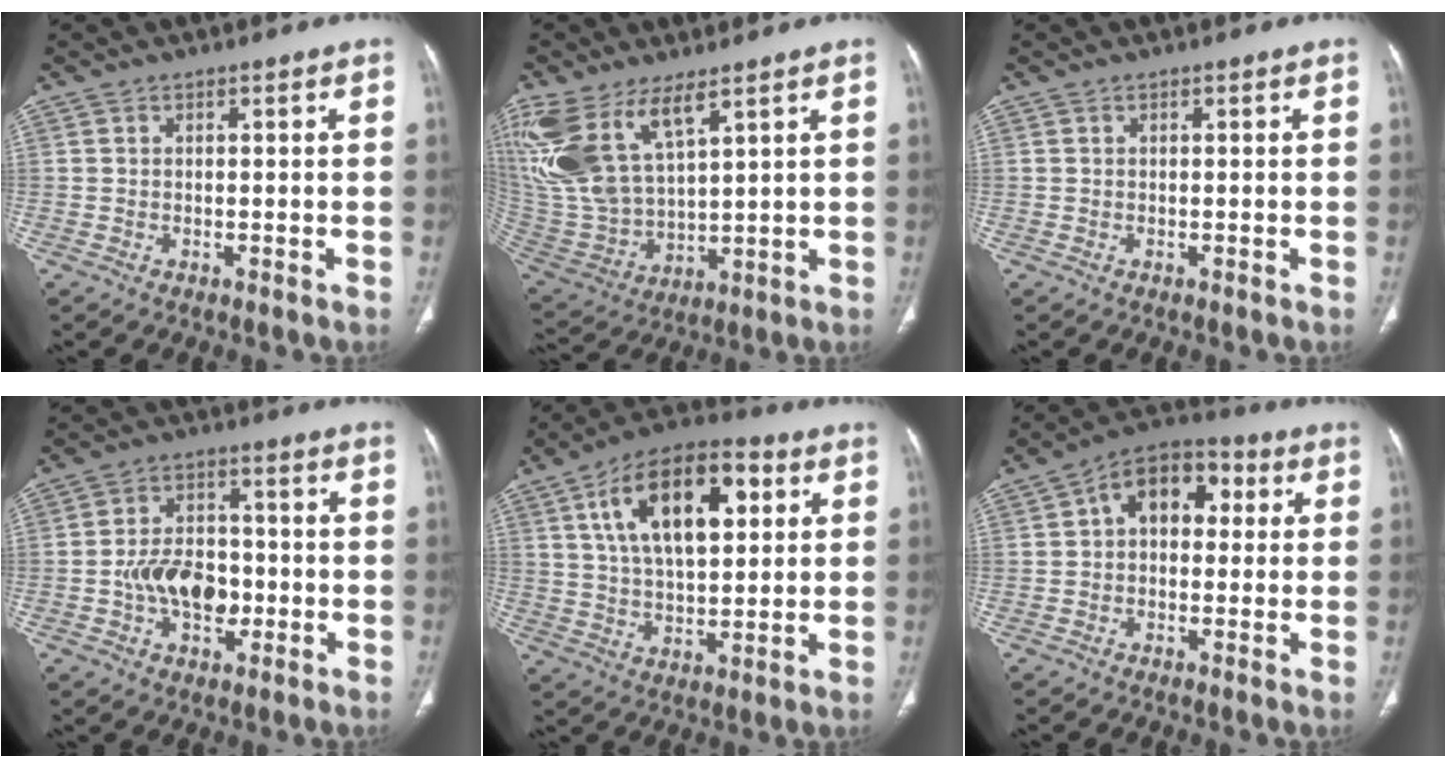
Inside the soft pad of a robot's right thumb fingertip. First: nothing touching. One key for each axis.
{"total": 18.5, "fx": 10.1, "fy": 8.1, "fz": 13.2, "tx": -0.292, "ty": -0.036, "tz": 0.218}
{"total": 0.0}
{"total": 10.6, "fx": -2.3, "fy": 6.9, "fz": 7.7, "tx": -0.104, "ty": 0.023, "tz": -0.040}
{"total": 18.9, "fx": 6.2, "fy": 9.4, "fz": 15.2, "tx": -0.229, "ty": 0.003, "tz": 0.100}
{"total": 11.0, "fx": 2.0, "fy": 7.4, "fz": 7.9, "tx": -0.088, "ty": 0.032, "tz": 0.019}